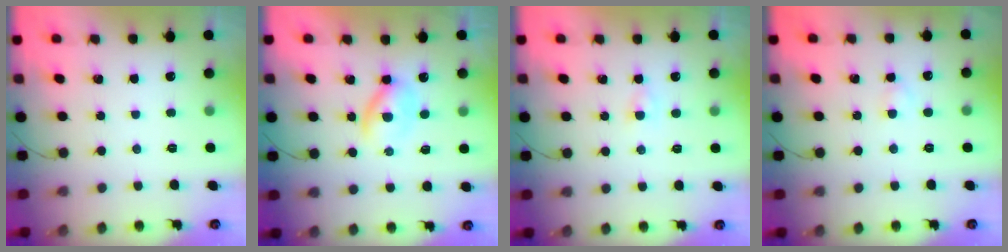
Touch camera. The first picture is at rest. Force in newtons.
{"total": 2.8, "press": 2.8, "slide": 0.5}
{"total": 1.5, "press": 1.4, "slide": 0.6}
{"total": 1.5, "press": 1.3, "slide": 0.7}